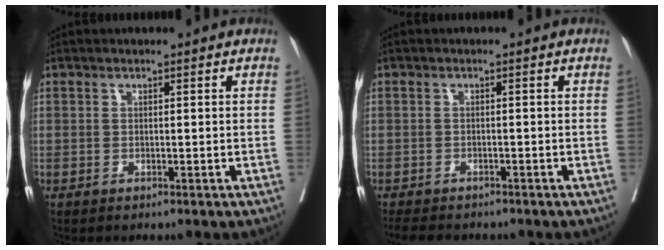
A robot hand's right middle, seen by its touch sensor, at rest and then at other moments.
{"total": 7.2, "force": [-6.2, 2.2, 2.9], "torque": [-0.053, -0.008, -0.087]}